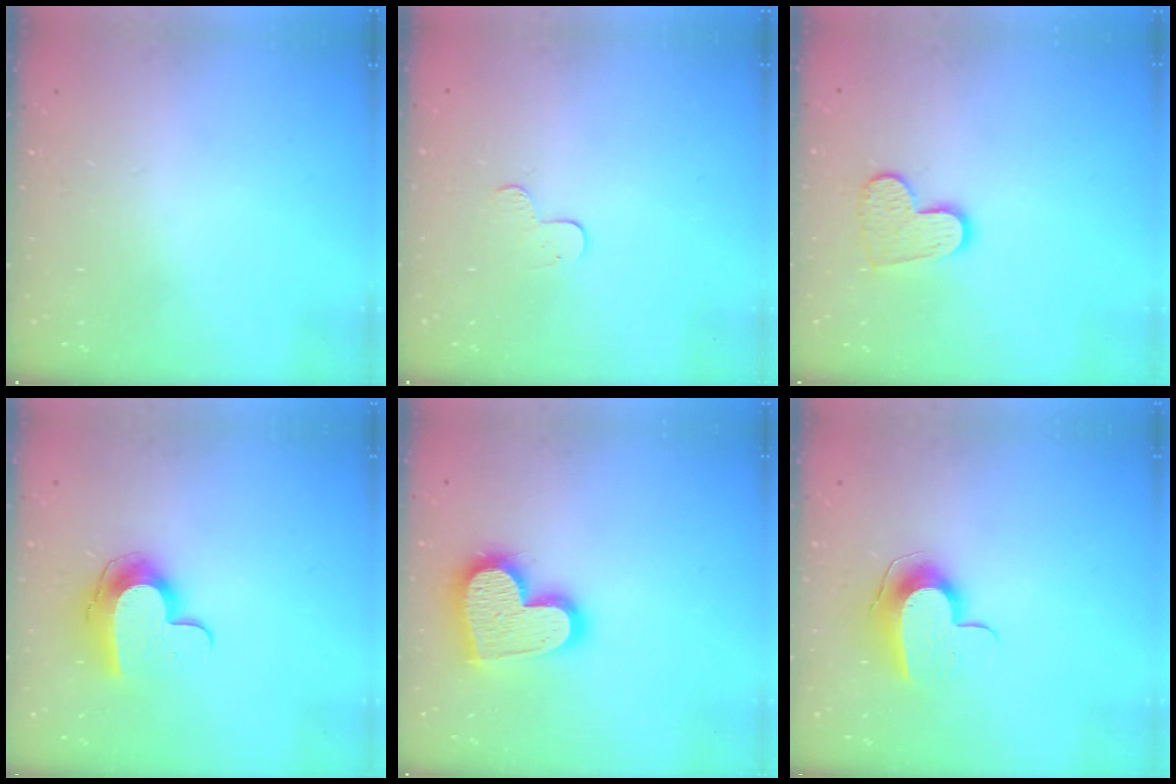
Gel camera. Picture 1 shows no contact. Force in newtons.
{"total": 4.5, "press": 4.5, "slide": 0.2}
{"total": 10.3, "press": 10.3, "slide": 0.8}
{"total": 10.5, "press": 10.5, "slide": 0.3}
{"total": 18.5, "press": 18.4, "slide": 1.5}
{"total": 9.3, "press": 9.3, "slide": 0.7}